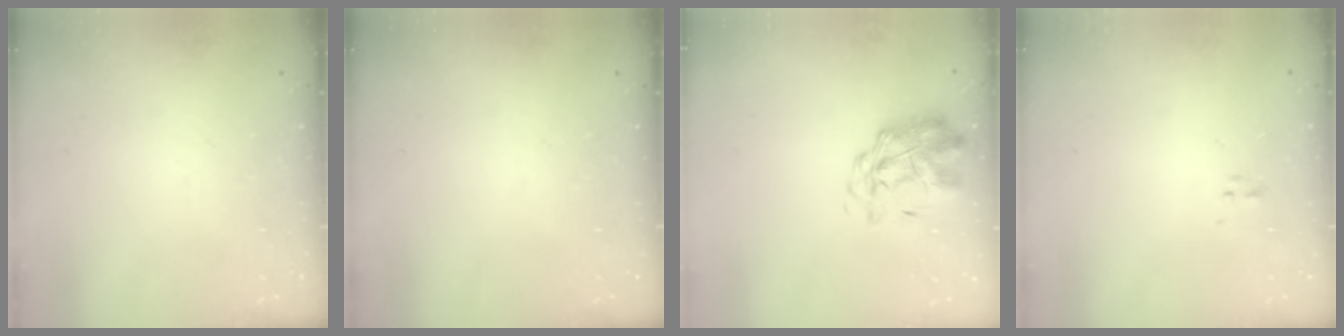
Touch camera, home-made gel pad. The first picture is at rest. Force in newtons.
{"total": 0.0}
{"total": 1.9, "press": 1.7, "slide": 0.9}
{"total": 0.6, "press": 0.6, "slide": 0.1}